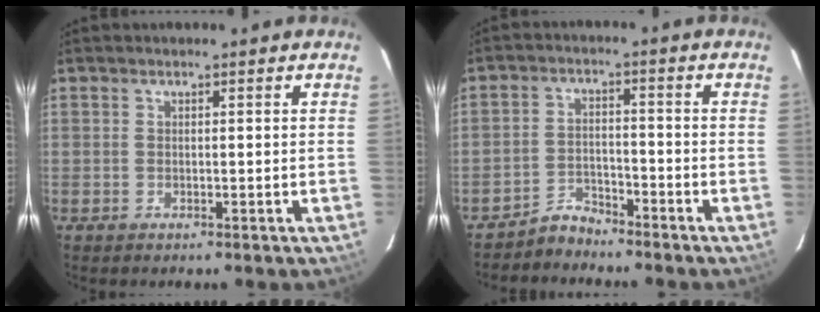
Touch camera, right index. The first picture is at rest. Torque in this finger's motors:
{"motor_torque": [-0.09, -0.05, -0.20, -0.11]}